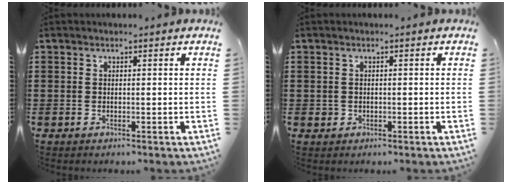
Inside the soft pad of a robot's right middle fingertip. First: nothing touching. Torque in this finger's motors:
{"motor_torque": [0.12, -0.03, 0.00, 0.01]}